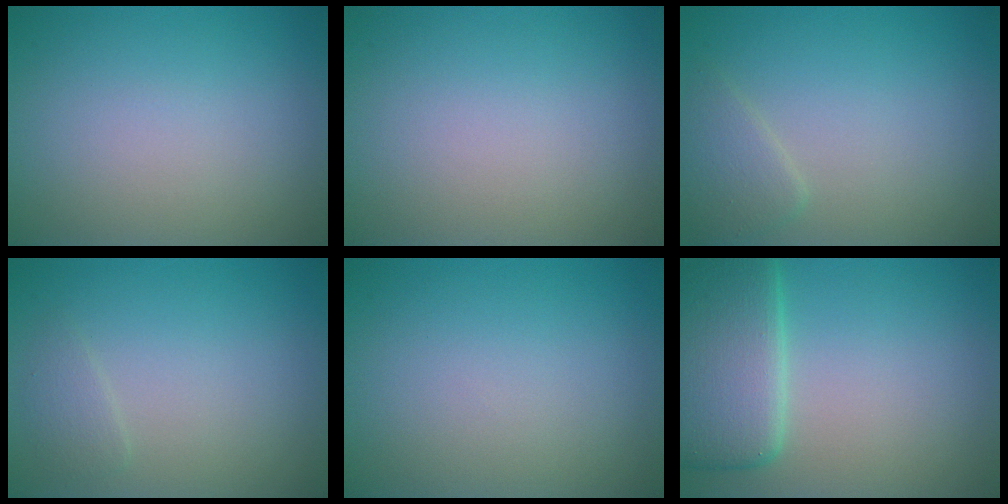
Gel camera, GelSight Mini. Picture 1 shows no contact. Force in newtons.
{"total": 0.0}
{"total": 1.8, "press": 1.8, "slide": 0.1}
{"total": 1.1, "press": 1.1, "slide": 0.0}
{"total": 0.0}
{"total": 7.1, "press": 7.1, "slide": 0.3}